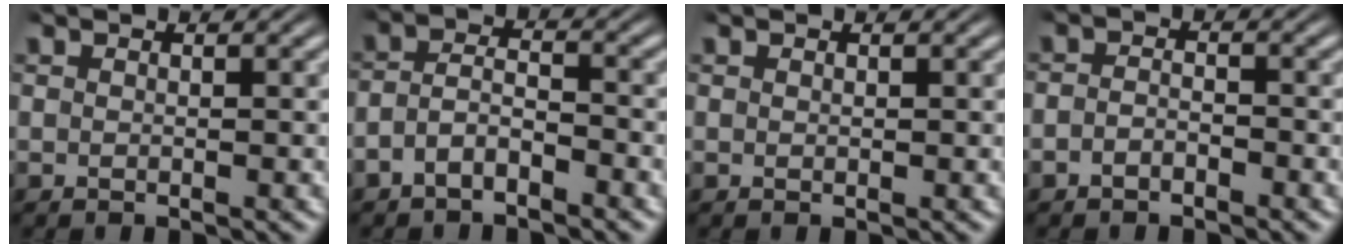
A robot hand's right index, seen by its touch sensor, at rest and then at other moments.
{"total": 3.8, "force": [-2.6, 2.1, 1.8], "torque": [-0.033, -0.010, -0.047]}
{"total": 0.0}
{"total": 1.8, "force": [-1.6, 0.8, 0.5], "torque": [-0.011, -0.007, -0.029]}